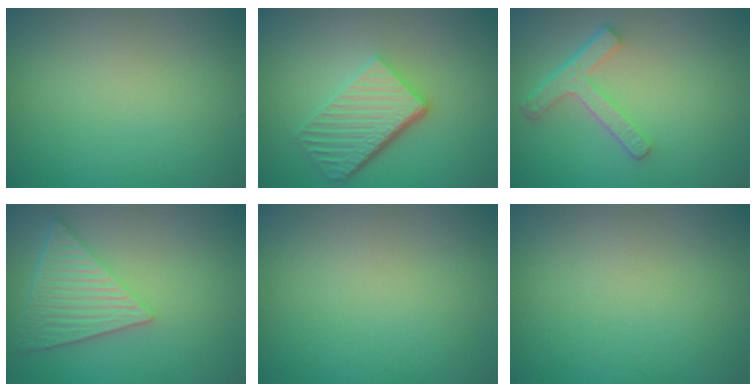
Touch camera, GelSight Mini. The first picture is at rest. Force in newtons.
{"total": 5.6, "press": 3.9, "slide": 4.0}
{"total": 3.9, "press": 3.0, "slide": 2.5}
{"total": 6.1, "press": 4.5, "slide": 4.0}
{"total": 0.0}
{"total": 0.0}